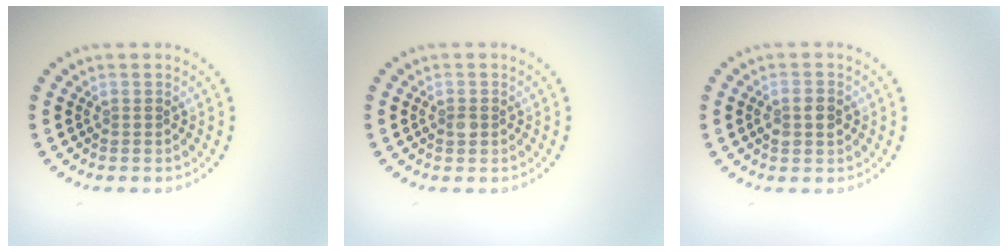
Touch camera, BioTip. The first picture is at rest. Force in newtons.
{"total": 0.9, "press": 0.9, "slide": 0.0}
{"total": 1.9, "press": 1.9, "slide": 0.2}